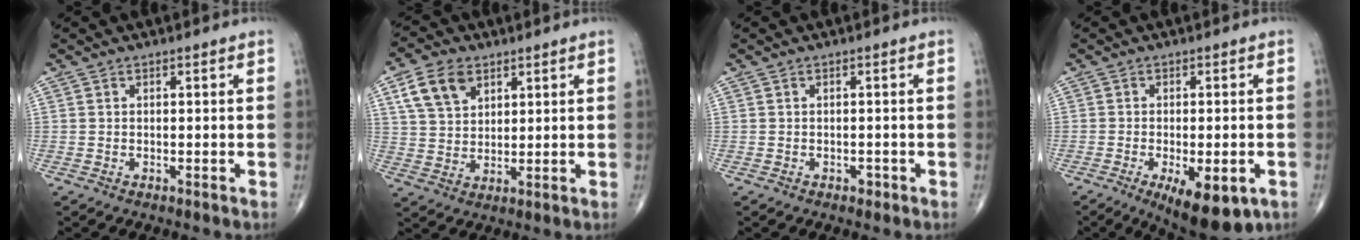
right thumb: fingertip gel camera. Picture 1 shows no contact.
{"total": 8.9, "force": [4.4, 5.8, 5.1], "torque": [-0.080, -0.011, 0.086]}
{"total": 1.0, "force": [-0.5, 0.7, 0.4], "torque": [-0.002, 0.002, -0.009]}
{"total": 11.7, "force": [-4.9, 4.7, 9.5], "torque": [-0.130, -0.006, -0.063]}